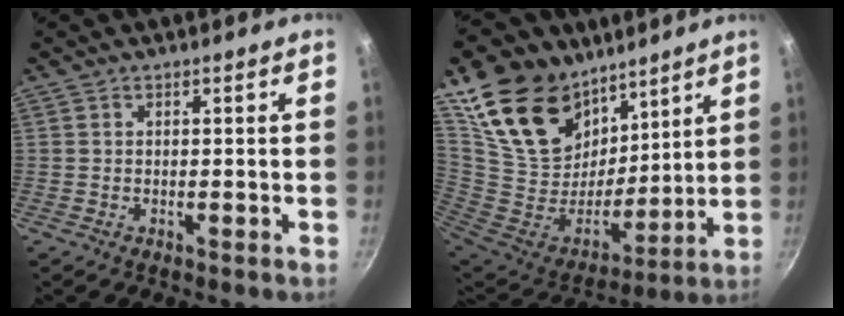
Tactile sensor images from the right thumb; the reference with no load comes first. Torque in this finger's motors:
{"motor_torque": [-2.00, 3.02, 0.98, 1.79, 0.15]}